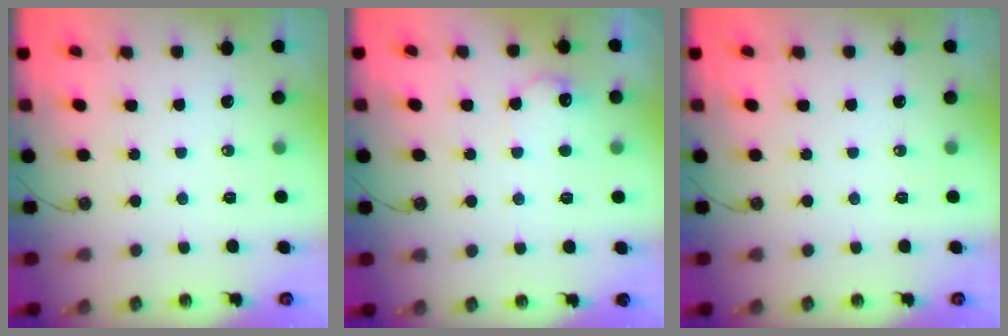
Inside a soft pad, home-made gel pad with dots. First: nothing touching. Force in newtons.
{"total": 8.5, "press": 8.4, "slide": 0.3}
{"total": 0.0}